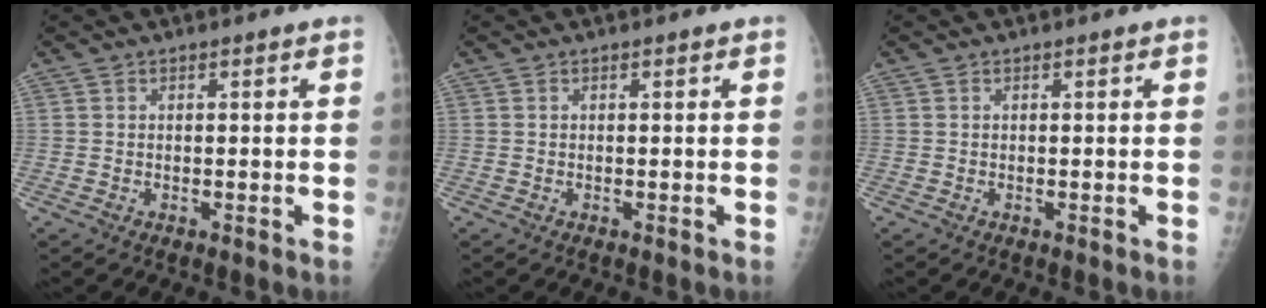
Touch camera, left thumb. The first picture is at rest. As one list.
[{"total": 0.0}, {"total": 0.0}]